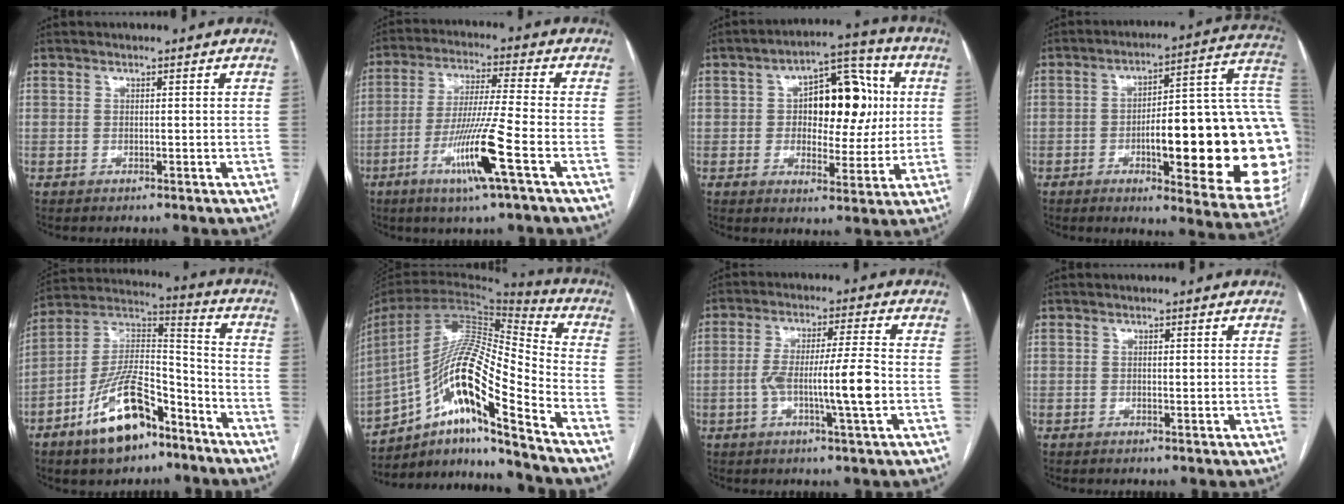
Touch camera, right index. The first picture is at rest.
{"total": 11.5, "force": [-4.8, -0.9, 10.4], "torque": [-0.205, -0.018, -0.091]}
{"total": 13.6, "force": [2.0, 6.9, 11.6], "torque": [-0.155, 0.035, 0.034]}
{"total": 28.5, "force": [-3.5, 5.5, 27.8], "torque": [-0.275, 0.024, -0.041]}
{"total": 16.3, "force": [-9.9, 6.2, 11.5], "torque": [-0.220, 0.016, -0.171]}
{"total": 20.2, "force": [-11.4, 2.0, 16.6], "torque": [-0.315, 0.009, -0.203]}
{"total": 9.5, "force": [-2.1, 0.0, 9.2], "torque": [-0.167, 0.004, -0.038]}
{"total": 0.7, "force": [0.1, 0.2, 0.7], "torque": [-0.011, 0.000, 0.001]}